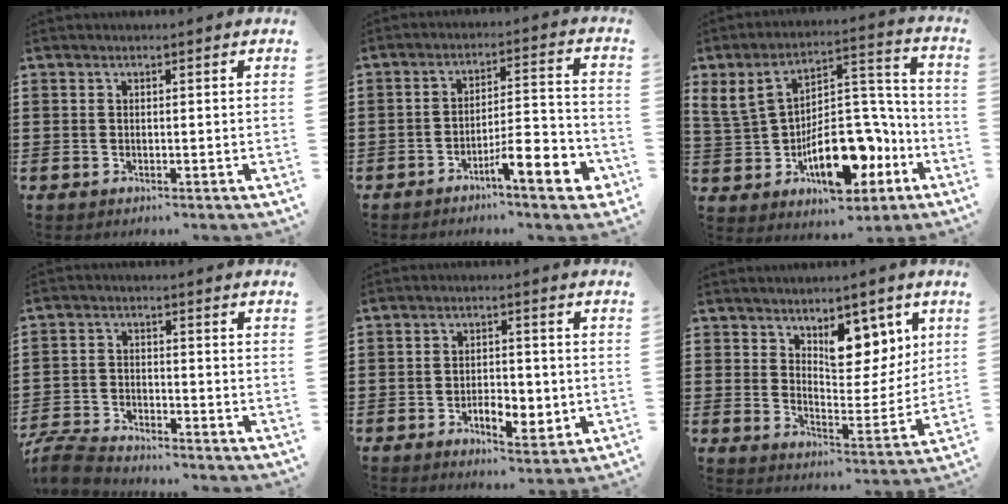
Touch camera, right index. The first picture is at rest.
{"total": 7.8, "force": [-5.1, 1.4, 5.8], "torque": [-0.085, 0.001, -0.092]}
{"total": 15.7, "force": [-5.3, 9.1, 11.6], "torque": [-0.183, 0.015, -0.087]}
{"total": 5.1, "force": [-4.9, 0.7, 1.1], "torque": [-0.046, -0.004, -0.105]}
{"total": 5.3, "force": [-1.6, 2.9, 4.1], "torque": [-0.065, 0.006, -0.028]}
{"total": 8.6, "force": [5.5, 4.6, 4.8], "torque": [-0.079, -0.023, 0.092]}